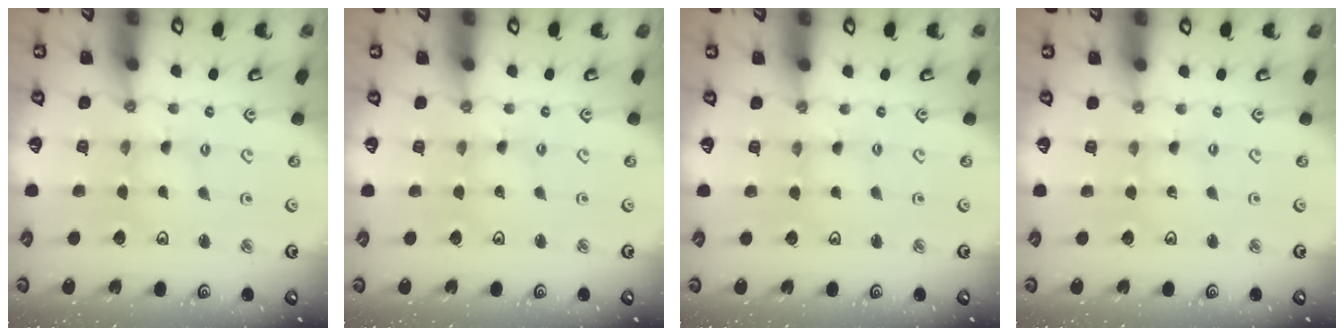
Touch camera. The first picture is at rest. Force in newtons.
{"total": 0.0}
{"total": 1.2, "press": 1.1, "slide": 0.2}
{"total": 0.0}